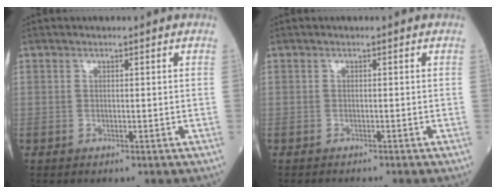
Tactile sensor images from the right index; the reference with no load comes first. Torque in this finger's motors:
{"motor_torque": [-0.18, -0.15, 0.05, 0.05]}